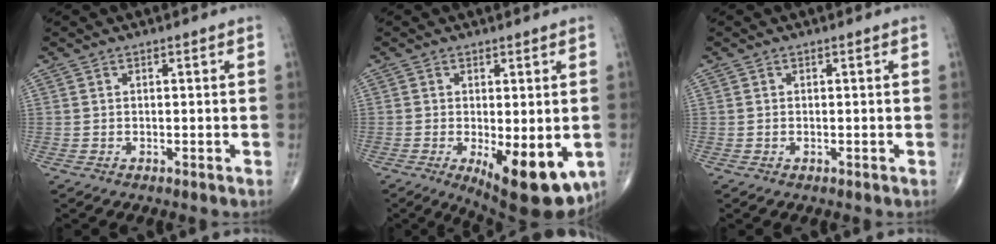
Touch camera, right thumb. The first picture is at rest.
{"total": 13.5, "force": [-4.0, 5.2, 11.8], "torque": [-0.144, -0.021, -0.043]}
{"total": 0.0}